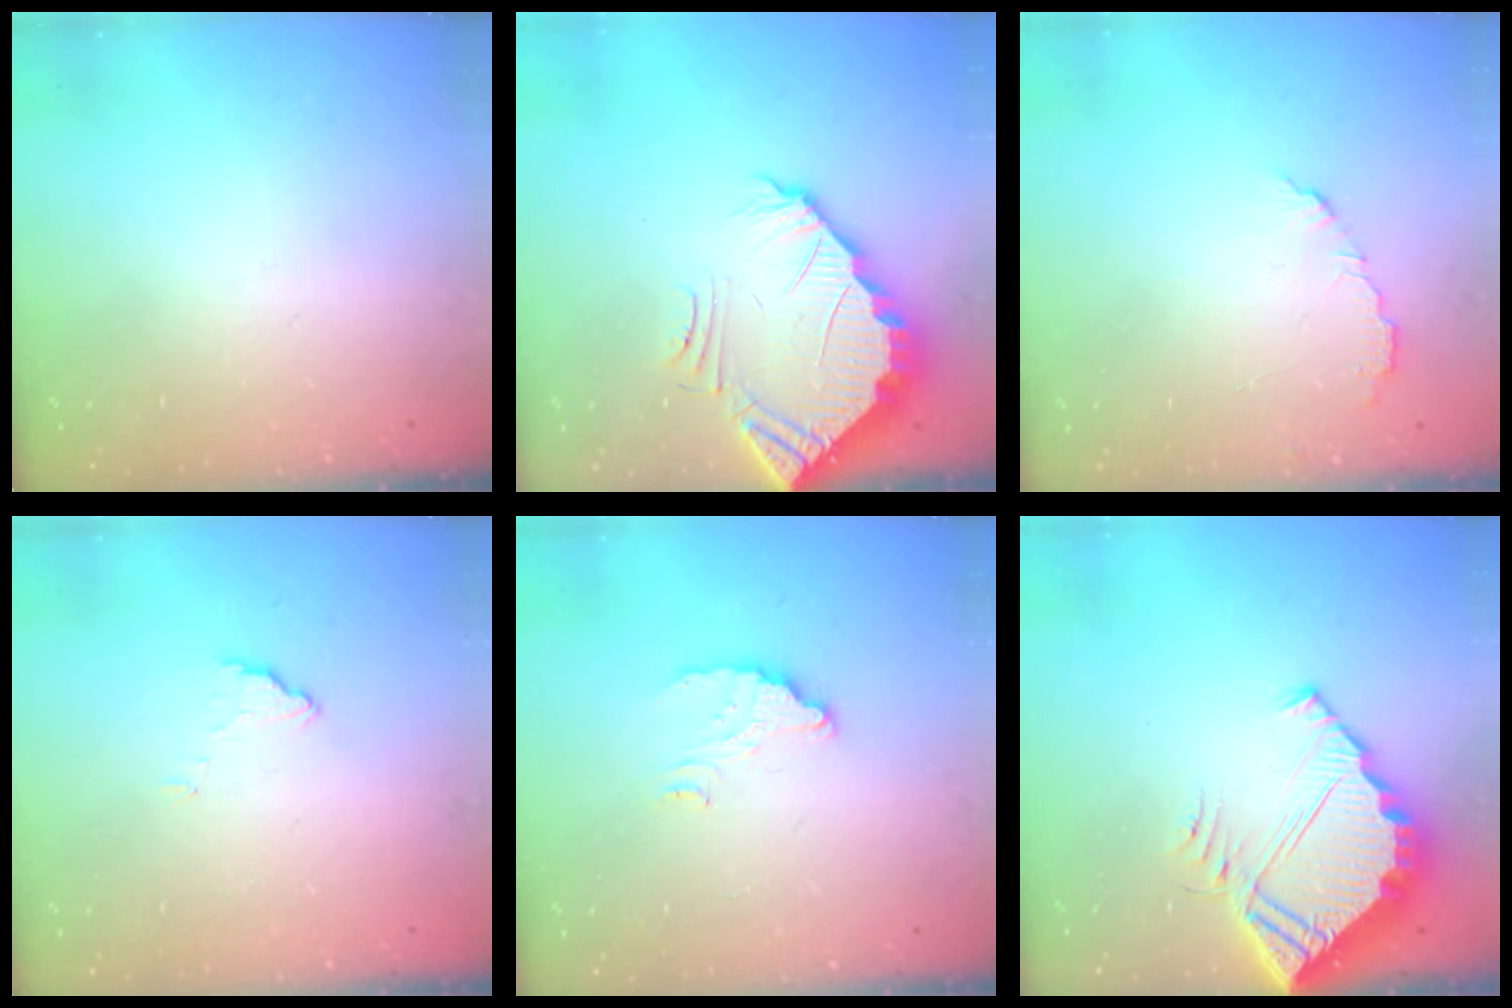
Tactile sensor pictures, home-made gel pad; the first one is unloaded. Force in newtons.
{"total": 3.7, "press": 3.7, "slide": 0.2}
{"total": 4.5, "press": 4.5, "slide": 0.4}
{"total": 2.9, "press": 2.9, "slide": 0.4}
{"total": 4.6, "press": 4.6, "slide": 0.2}
{"total": 7.0, "press": 7.0, "slide": 0.6}